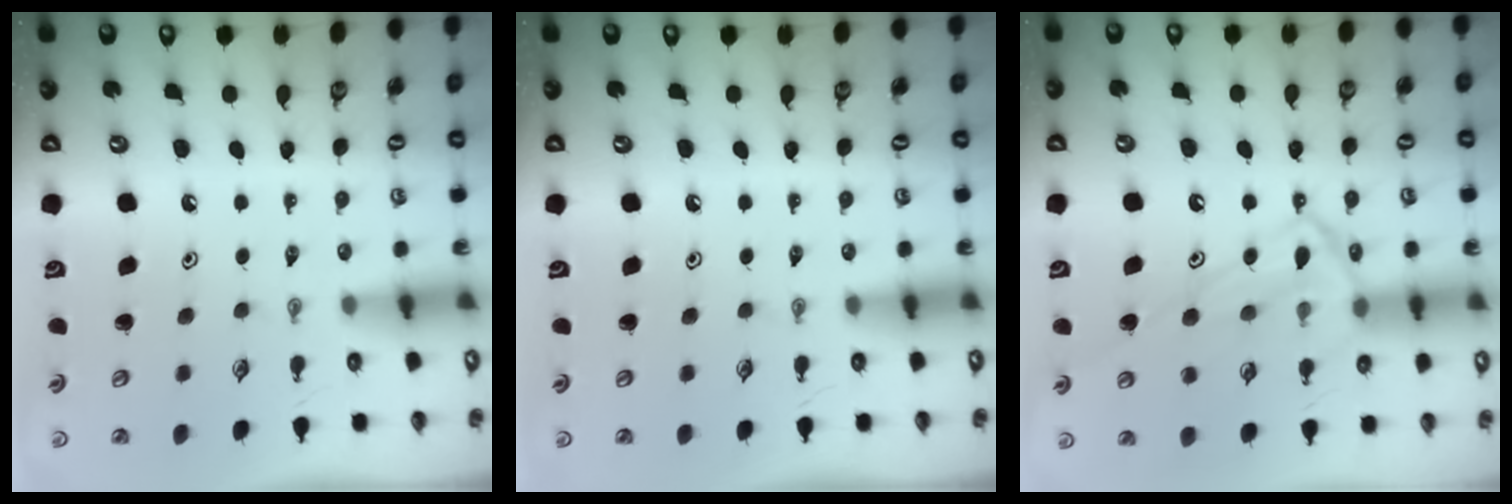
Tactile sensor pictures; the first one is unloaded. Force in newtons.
{"total": 0.0}
{"total": 14.8, "press": 14.7, "slide": 1.3}